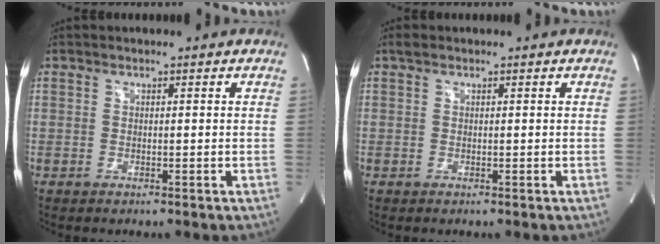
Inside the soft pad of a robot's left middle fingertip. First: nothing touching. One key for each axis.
{"total": 0.7, "fx": 0.5, "fy": 0.4, "fz": 0.3, "tx": -0.005, "ty": 0.008, "tz": 0.007}